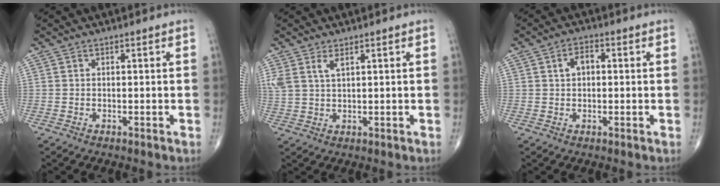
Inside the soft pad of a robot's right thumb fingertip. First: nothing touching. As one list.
[{"total": 3.8, "force": [2.1, 1.5, 2.8], "torque": [-0.064, 0.000, 0.050]}, {"total": 3.6, "force": [0.7, 2.3, 2.7], "torque": [-0.043, 0.012, 0.007]}]